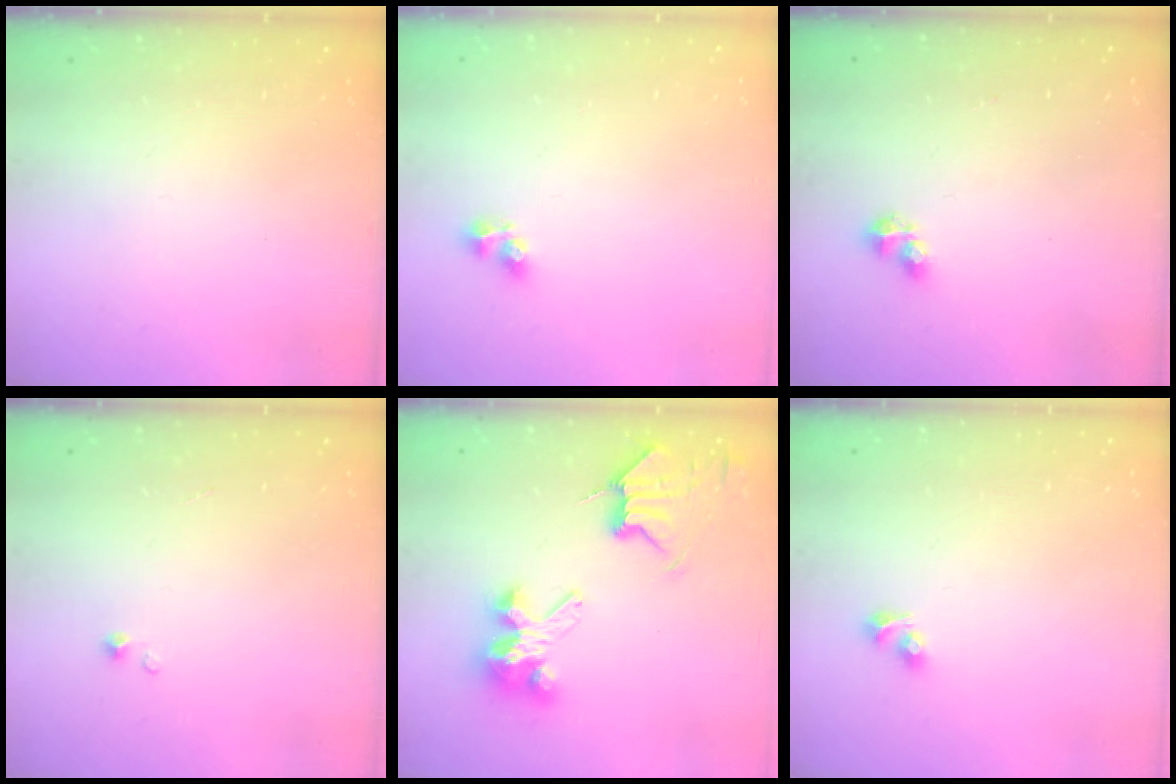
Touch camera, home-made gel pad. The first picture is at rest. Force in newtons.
{"total": 5.0, "press": 5.0, "slide": 0.4}
{"total": 2.9, "press": 2.9, "slide": 0.3}
{"total": 0.0}
{"total": 8.6, "press": 8.5, "slide": 1.1}
{"total": 3.5, "press": 3.0, "slide": 1.8}